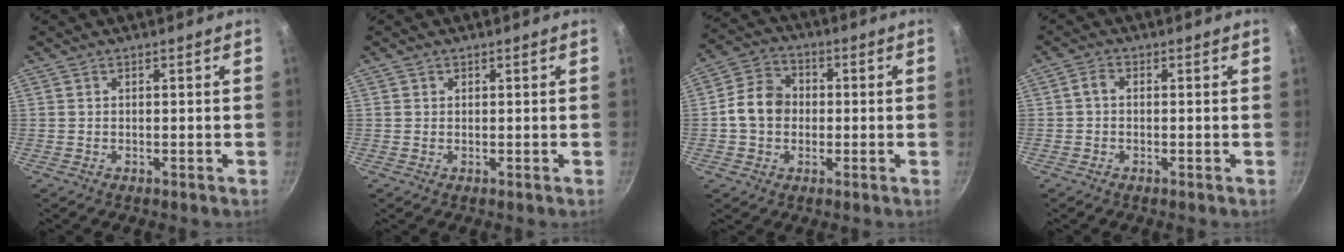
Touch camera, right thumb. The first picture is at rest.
{"total": 0.6, "force": [0.3, 0.5, 0.0], "torque": [0.005, -0.001, 0.003]}
{"total": 8.6, "force": [-0.4, 7.2, 4.8], "torque": [-0.058, 0.020, -0.023]}
{"total": 1.9, "force": [-0.1, 1.1, 1.6], "torque": [-0.043, 0.010, -0.006]}